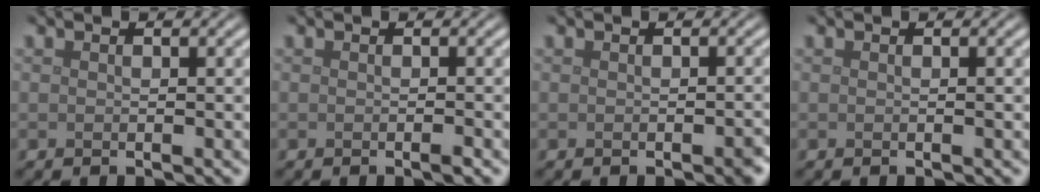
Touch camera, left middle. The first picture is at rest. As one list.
[{"total": 0.7, "force": [-0.3, 0.0, 0.6], "torque": [-0.009, 0.000, -0.006]}, {"total": 1.0, "force": [-0.5, 0.4, 0.8], "torque": [-0.011, -0.003, -0.004]}, {"total": 0.0}]